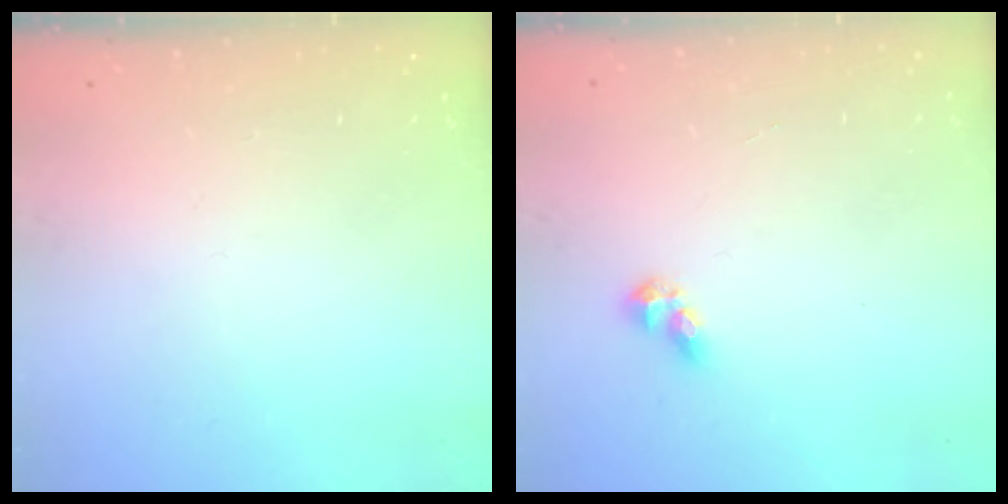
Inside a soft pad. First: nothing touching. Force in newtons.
{"total": 5.9, "press": 5.9, "slide": 0.5}